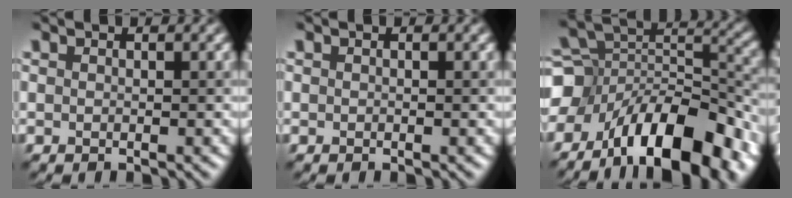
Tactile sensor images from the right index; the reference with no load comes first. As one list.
[{"total": 0.0}, {"total": 12.8, "force": [-7.6, 6.6, 7.9], "torque": [-0.124, 0.033, -0.126]}]